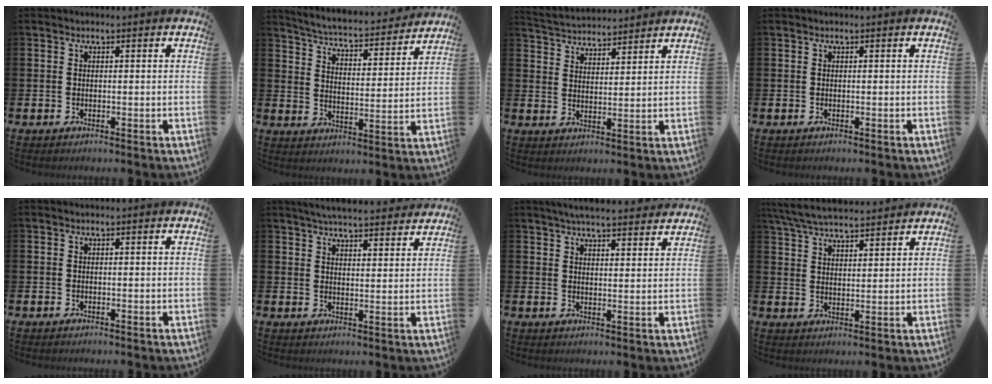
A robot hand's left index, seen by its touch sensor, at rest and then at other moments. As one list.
[{"total": 4.9, "force": [4.8, 0.5, 0.9], "torque": [-0.044, -0.046, 0.076]}, {"total": 4.1, "force": [4.0, 0.7, -0.4], "torque": [-0.011, -0.024, 0.073]}, {"total": 0.0}, {"total": 0.0}, {"total": 5.0, "force": [4.9, 0.5, 0.9], "torque": [-0.018, -0.029, 0.086]}, {"total": 5.0, "force": [4.8, 0.3, 1.4], "torque": [-0.026, -0.025, 0.084]}, {"total": 6.4, "force": [6.1, 0.8, 1.6], "torque": [-0.058, -0.025, 0.112]}]